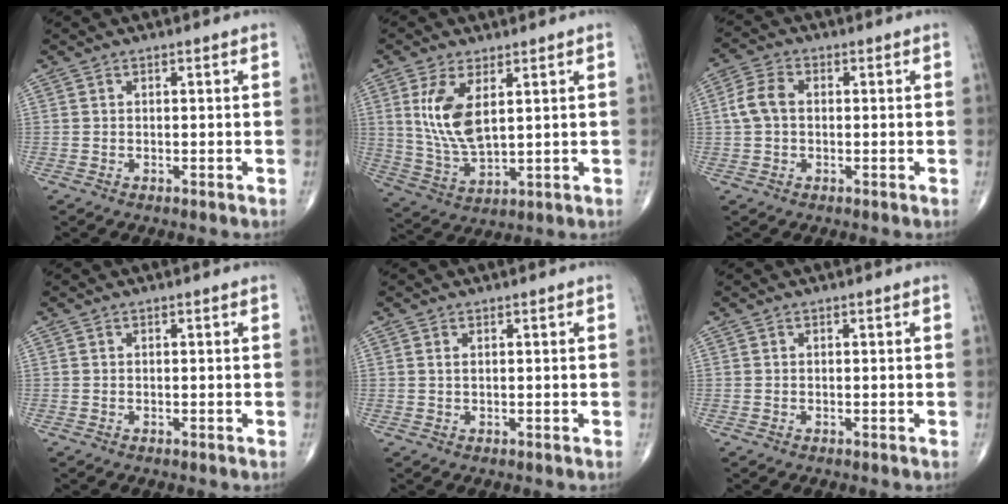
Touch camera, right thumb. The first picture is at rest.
{"total": 10.3, "force": [3.1, 4.7, 8.7], "torque": [-0.174, -0.018, 0.074]}
{"total": 5.2, "force": [0.2, 3.6, 3.8], "torque": [-0.081, 0.017, -0.001]}
{"total": 0.0}
{"total": 0.7, "force": [0.3, 0.2, 0.5], "torque": [-0.012, 0.004, 0.008]}
{"total": 0.0}